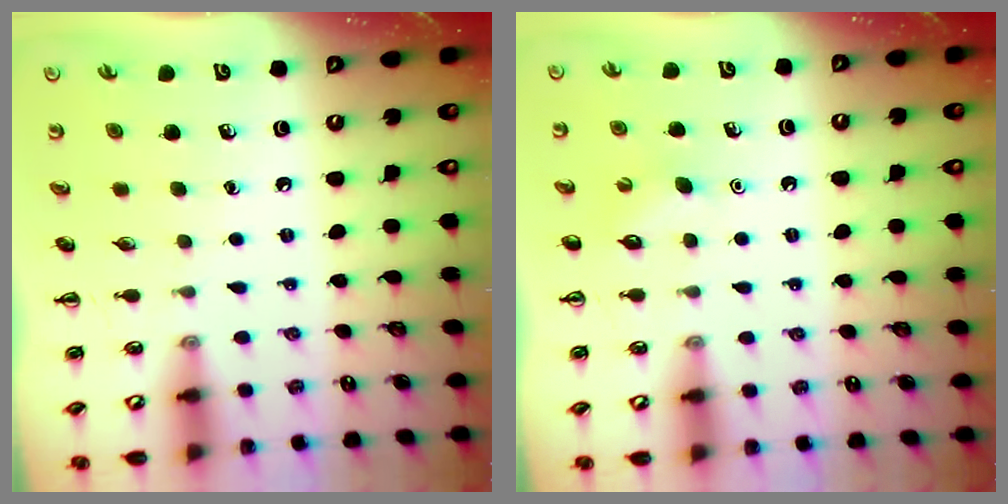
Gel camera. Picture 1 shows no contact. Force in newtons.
{"total": 2.8, "press": 2.7, "slide": 0.8}